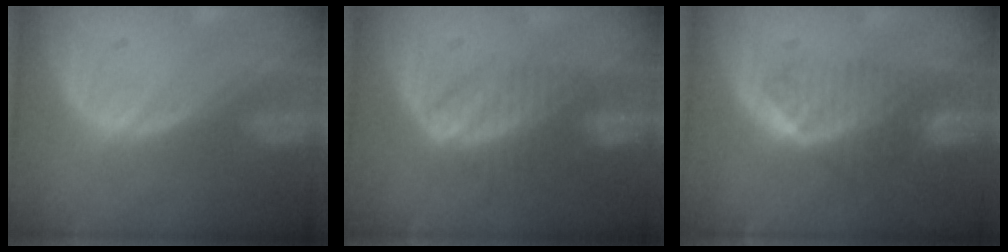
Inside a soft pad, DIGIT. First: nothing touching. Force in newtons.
{"total": 6.6, "press": 5.6, "slide": 3.5}
{"total": 6.5, "press": 5.5, "slide": 3.4}